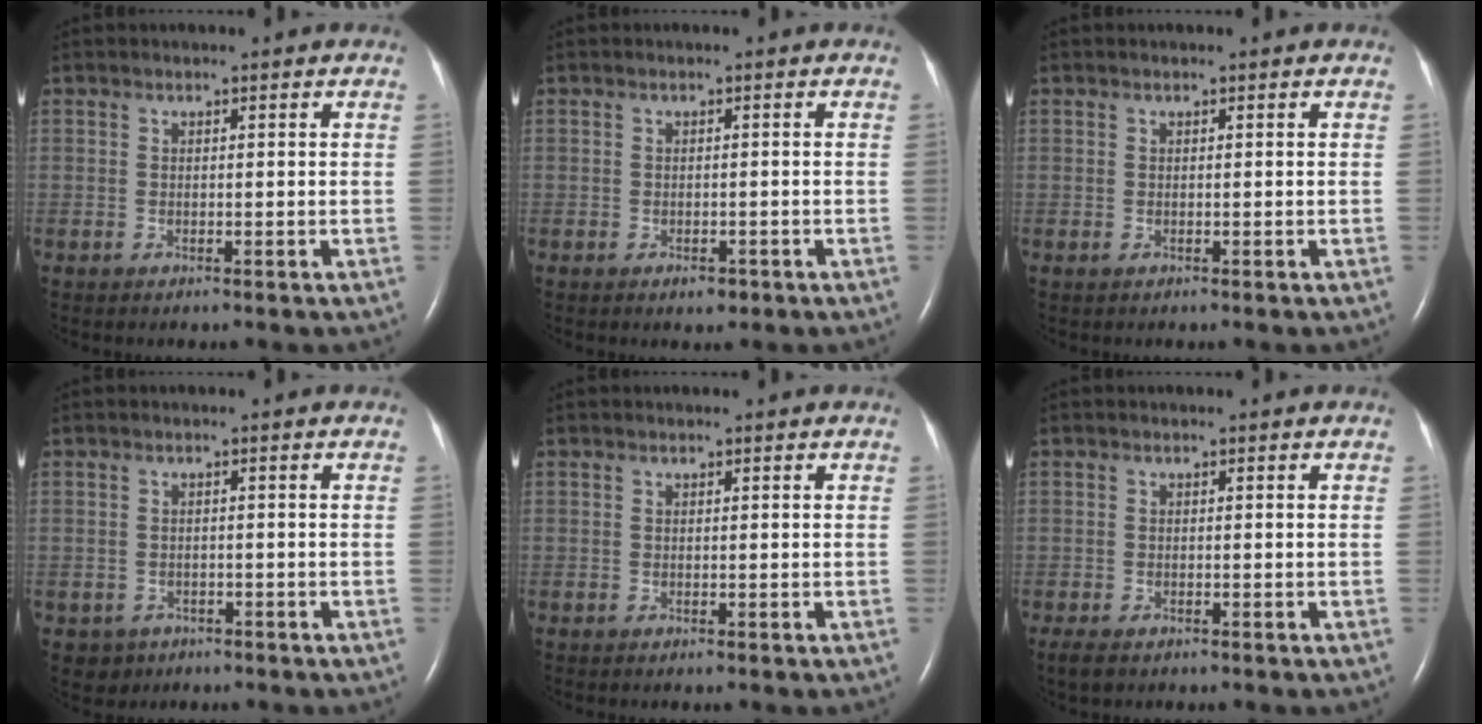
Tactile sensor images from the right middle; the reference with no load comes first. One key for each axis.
{"total": 1.6, "fx": -0.9, "fy": 0.8, "fz": 0.9, "tx": -0.015, "ty": 0.001, "tz": -0.008}
{"total": 0.0}
{"total": 2.6, "fx": -1.3, "fy": 2.2, "fz": 0.0, "tx": -0.003, "ty": 0.009, "tz": -0.014}
{"total": 0.0}
{"total": 2.7, "fx": -1.9, "fy": 1.2, "fz": 1.5, "tx": -0.028, "ty": -0.006, "tz": -0.025}